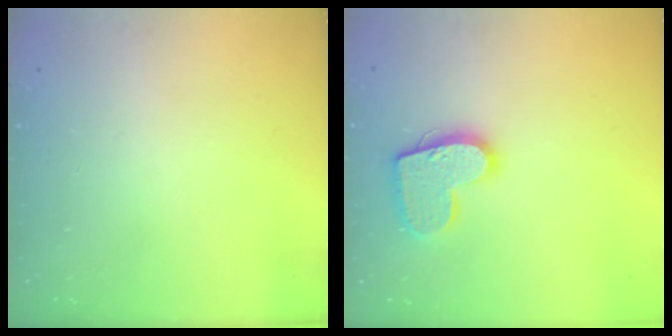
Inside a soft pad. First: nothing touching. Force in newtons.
{"total": 14.3, "press": 14.3, "slide": 0.8}